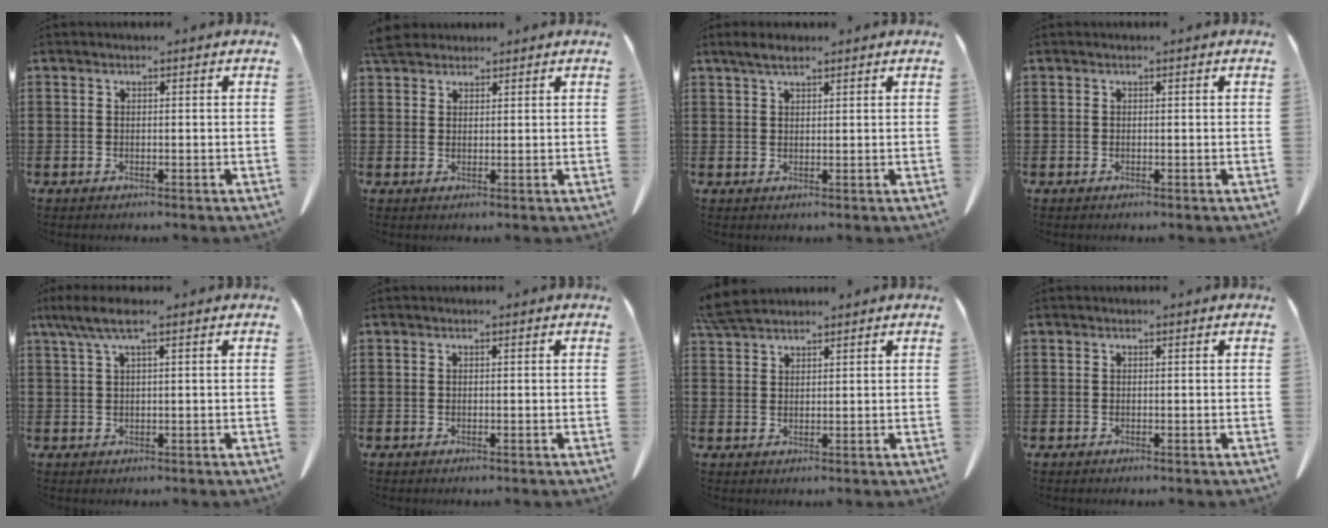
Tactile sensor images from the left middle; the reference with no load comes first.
{"total": 3.2, "force": [2.9, 1.1, 0.9], "torque": [-0.027, 0.000, 0.058]}
{"total": 2.7, "force": [1.9, 0.7, 1.7], "torque": [-0.038, 0.003, 0.036]}
{"total": 0.0}
{"total": 4.1, "force": [1.9, 0.5, 3.6], "torque": [-0.088, -0.005, 0.030]}
{"total": 0.0}
{"total": 4.2, "force": [3.8, 0.6, 1.7], "torque": [-0.045, -0.006, 0.074]}
{"total": 0.0}